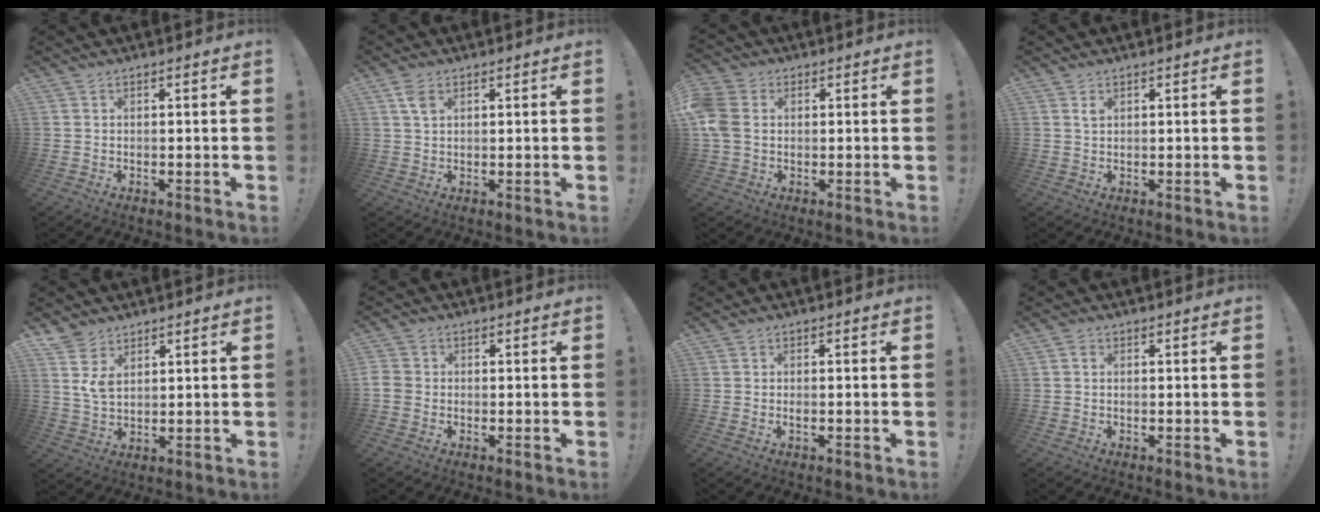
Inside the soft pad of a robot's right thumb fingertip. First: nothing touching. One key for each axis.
{"total": 3.9, "fx": 1.9, "fy": 2.1, "fz": 2.6, "tx": -0.040, "ty": -0.005, "tz": 0.032}
{"total": 8.8, "fx": 1.0, "fy": 6.8, "fz": 5.5, "tx": -0.119, "ty": 0.007, "tz": 0.024}
{"total": 1.2, "fx": 0.8, "fy": 0.5, "fz": 0.6, "tx": 0.003, "ty": -0.007, "tz": 0.013}
{"total": 6.6, "fx": 3.8, "fy": 4.0, "fz": 3.6, "tx": -0.065, "ty": -0.014, "tz": 0.073}
{"total": 3.2, "fx": -0.9, "fy": 2.8, "fz": 1.3, "tx": -0.030, "ty": 0.009, "tz": -0.016}
{"total": 0.6, "fx": 0.0, "fy": 0.2, "fz": 0.6, "tx": -0.011, "ty": 0.001, "tz": -0.001}
{"total": 0.6, "fx": 0.2, "fy": 0.4, "fz": 0.4, "tx": -0.009, "ty": 0.002, "tz": 0.003}